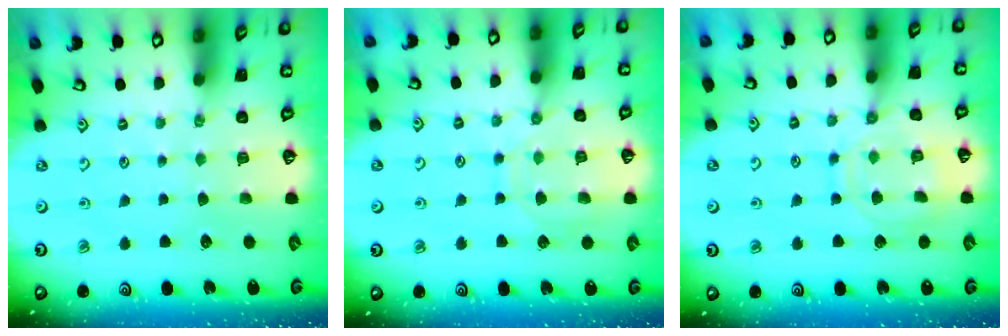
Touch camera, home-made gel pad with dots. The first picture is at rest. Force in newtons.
{"total": 9.9, "press": 9.9, "slide": 0.8}
{"total": 12.3, "press": 12.2, "slide": 0.8}